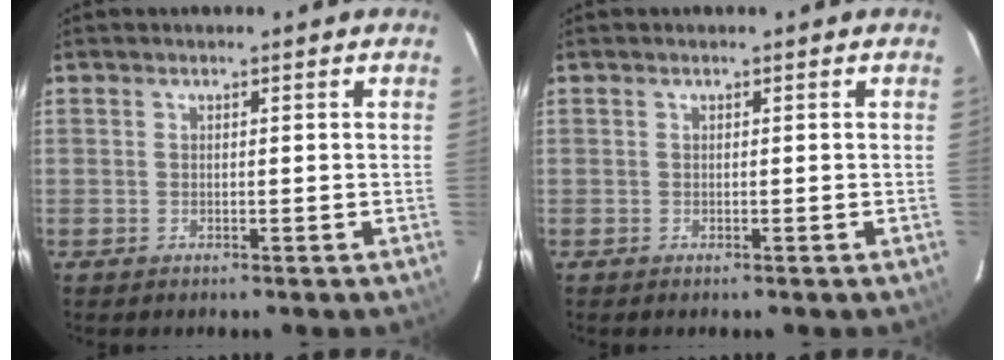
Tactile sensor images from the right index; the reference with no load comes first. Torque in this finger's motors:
{"motor_torque": [0.09, 0.02, 0.03, 0.01]}